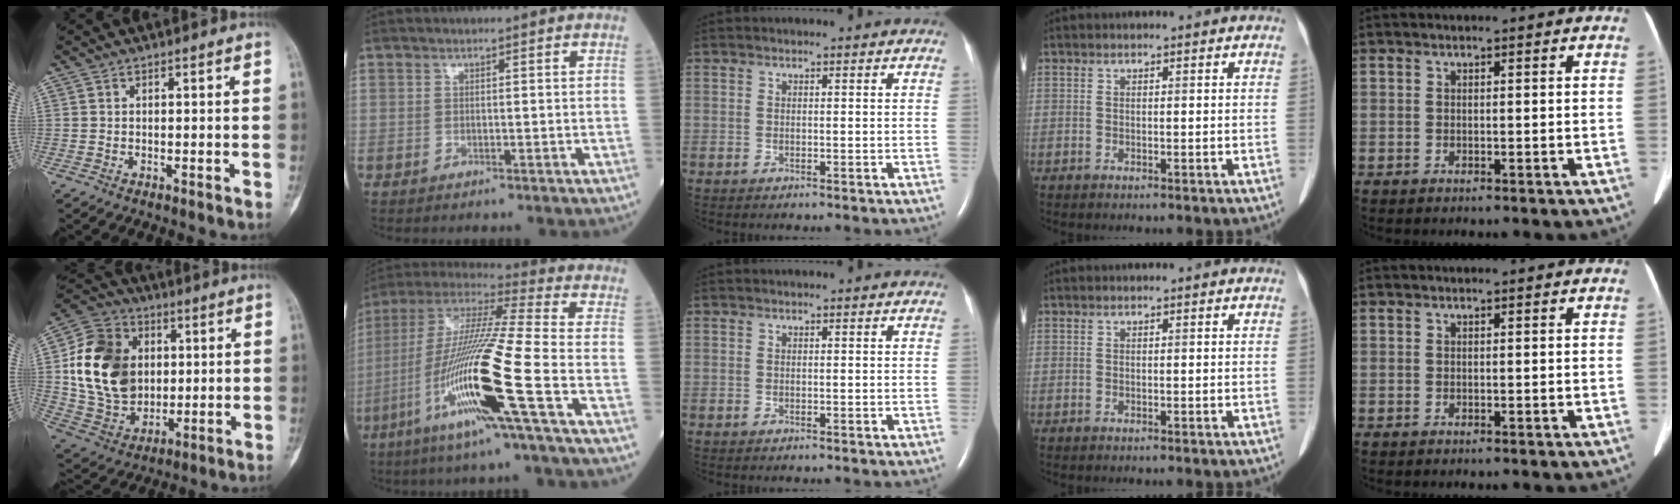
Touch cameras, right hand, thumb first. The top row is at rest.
{"thumb": {"total": 19.9, "force": [2.8, 15.4, 12.3], "torque": [-0.202, 0.004, 0.059]}, "index": {"total": 20.0, "force": [-7.1, -0.7, 18.7], "torque": [-0.399, -0.030, -0.150]}}